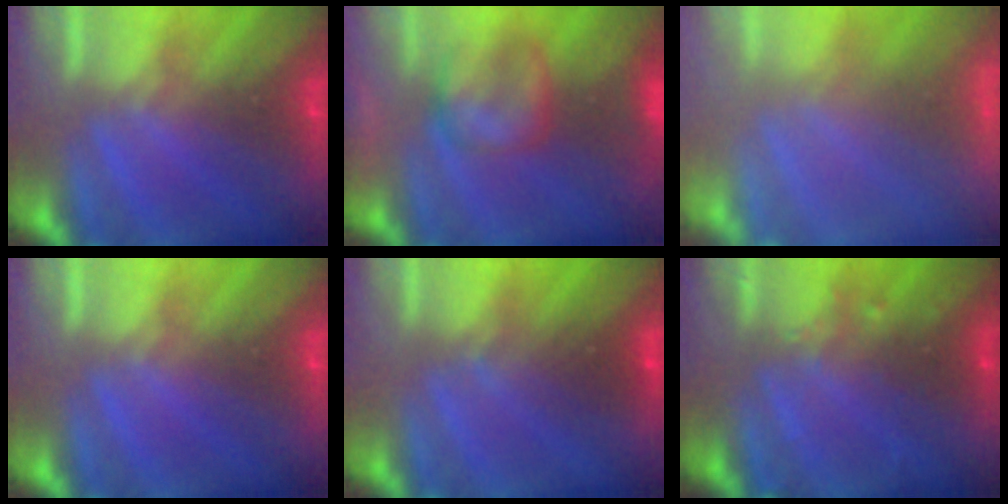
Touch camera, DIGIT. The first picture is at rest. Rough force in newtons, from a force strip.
{"total": 9.1}
{"total": 7.6}
{"total": 0.0}
{"total": 2.8}
{"total": 2.4}